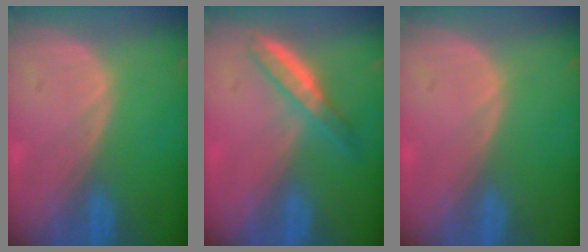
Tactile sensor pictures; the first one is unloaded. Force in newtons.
{"total": 5.1, "press": 4.6, "slide": 2.2}
{"total": 0.0}